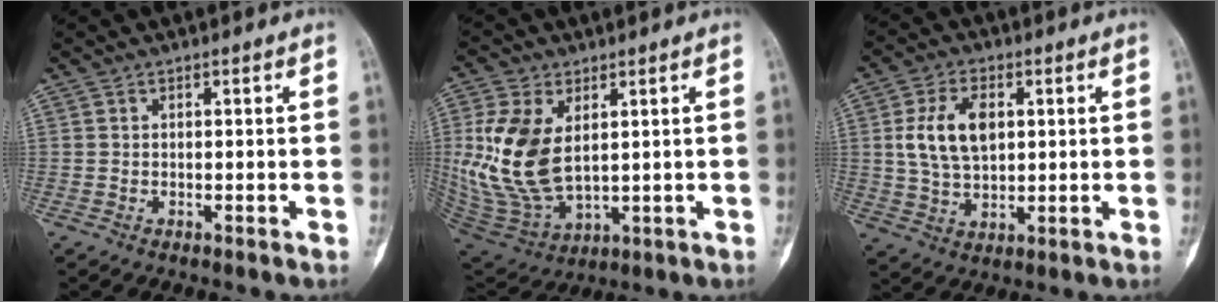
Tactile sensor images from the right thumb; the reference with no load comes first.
{"total": 15.7, "force": [2.8, 9.4, 12.3], "torque": [-0.246, -0.018, 0.070]}
{"total": 10.3, "force": [2.1, 6.3, 7.9], "torque": [-0.142, -0.002, 0.044]}